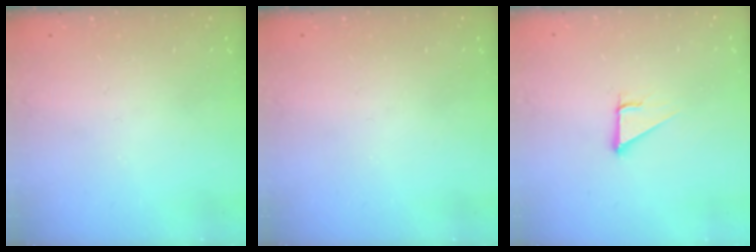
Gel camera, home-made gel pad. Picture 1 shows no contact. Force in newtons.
{"total": 0.0}
{"total": 2.9, "press": 2.9, "slide": 0.1}